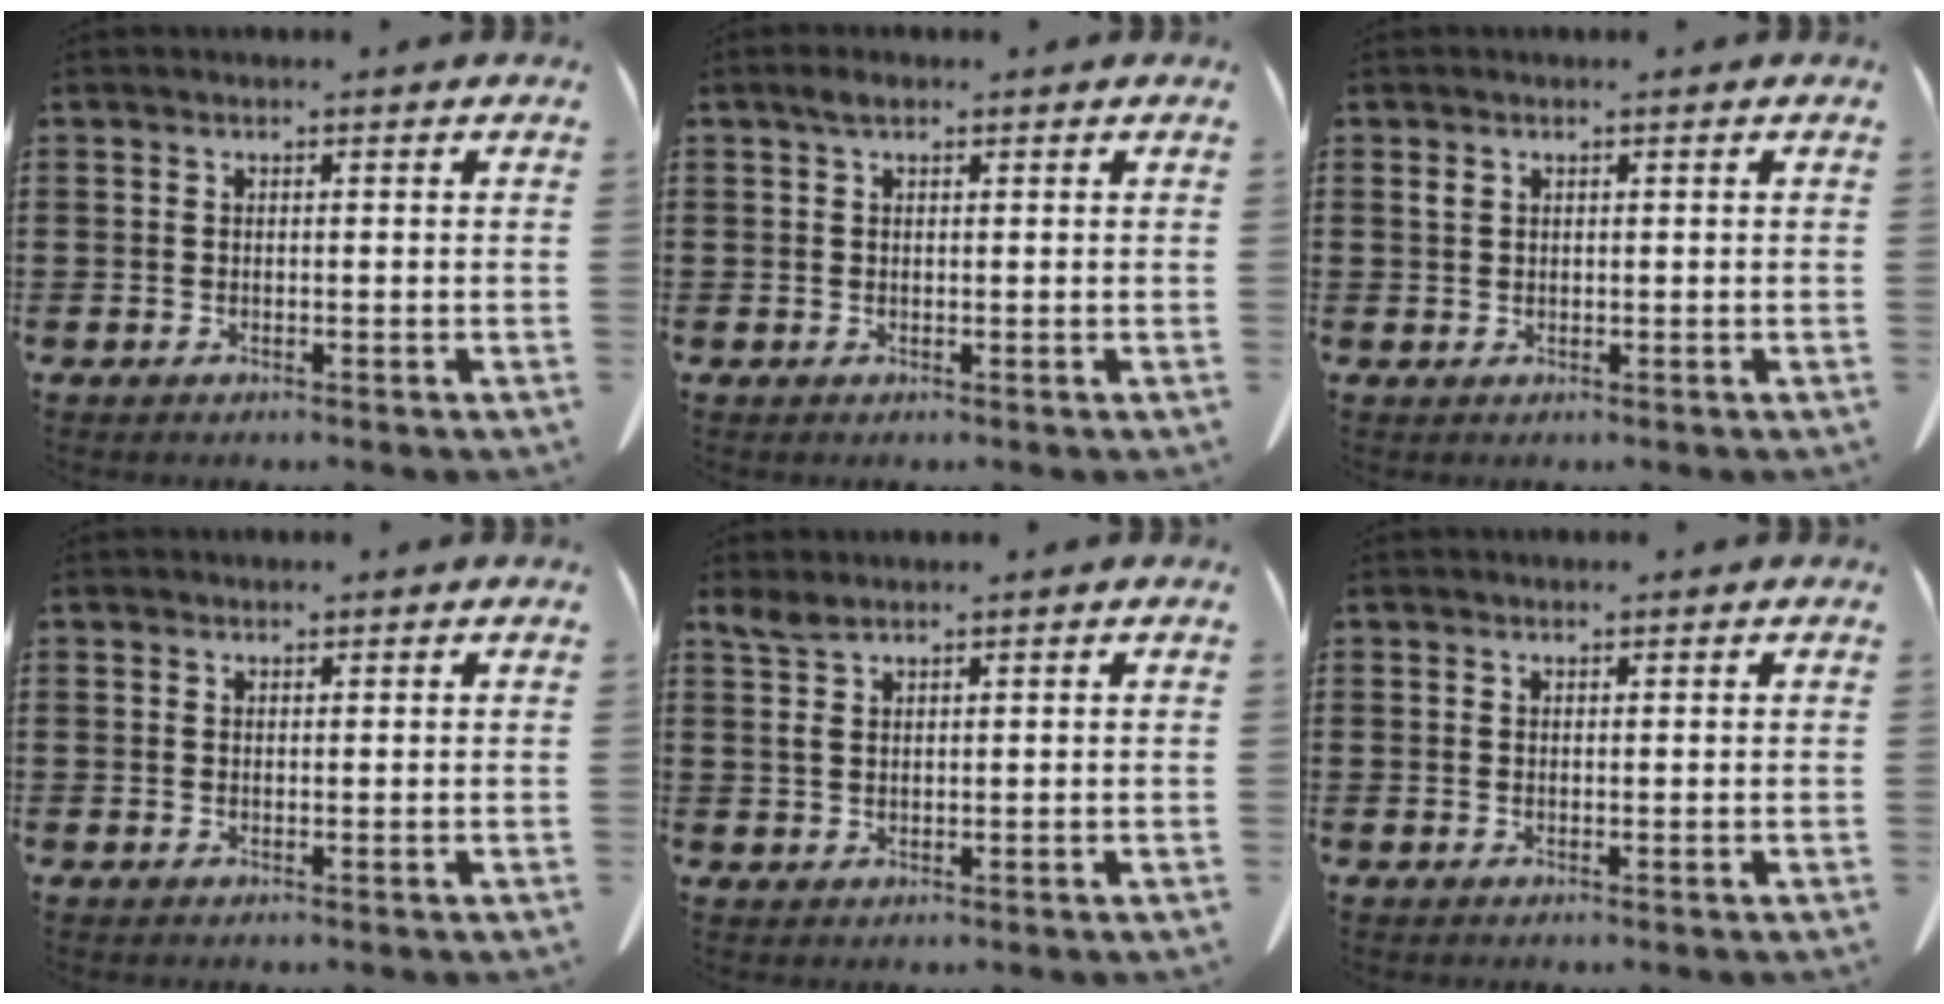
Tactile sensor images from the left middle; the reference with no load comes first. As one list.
[{"total": 1.5, "force": [0.8, 0.9, 0.9], "torque": [-0.021, 0.004, 0.015]}, {"total": 1.1, "force": [0.6, 0.8, 0.5], "torque": [-0.014, 0.002, 0.012]}, {"total": 0.7, "force": [0.6, 0.3, 0.1], "torque": [-0.004, -0.001, 0.014]}, {"total": 2.9, "force": [1.8, 1.1, 2.0], "torque": [-0.053, -0.001, 0.032]}, {"total": 0.5, "force": [0.5, 0.2, 0.1], "torque": [-0.003, -0.001, 0.011]}]